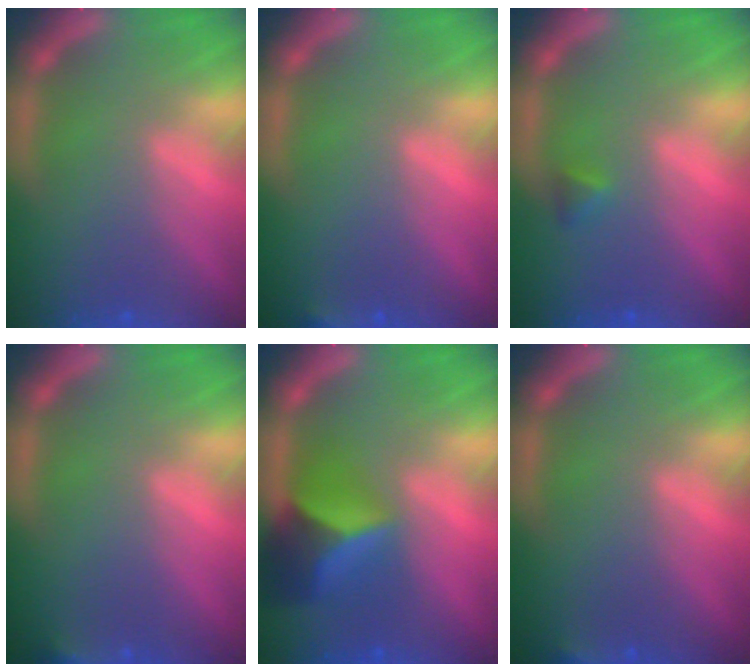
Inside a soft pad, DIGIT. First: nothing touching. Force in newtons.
{"total": 1.9}
{"total": 0.9}
{"total": 3.0}
{"total": 6.0}
{"total": 1.9}